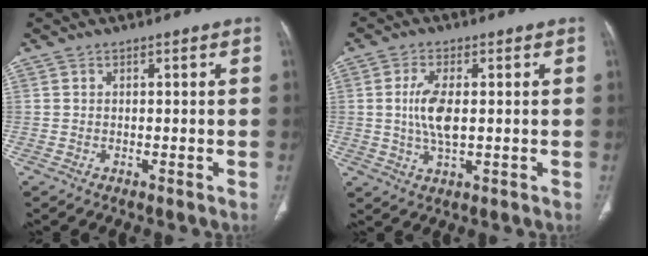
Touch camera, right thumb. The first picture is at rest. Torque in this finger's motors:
{"motor_torque": [1.59, 1.84, 1.09, -0.42, 0.08]}